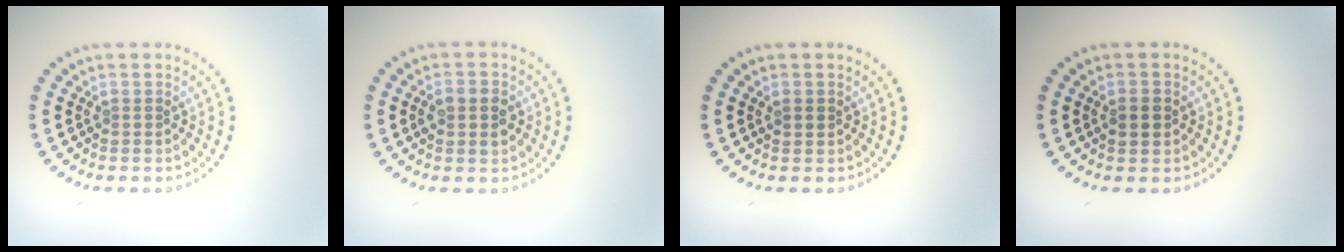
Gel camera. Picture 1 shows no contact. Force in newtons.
{"total": 2.6, "press": 2.6, "slide": 0.2}
{"total": 0.9, "press": 0.8, "slide": 0.3}
{"total": 2.1, "press": 2.1, "slide": 0.1}